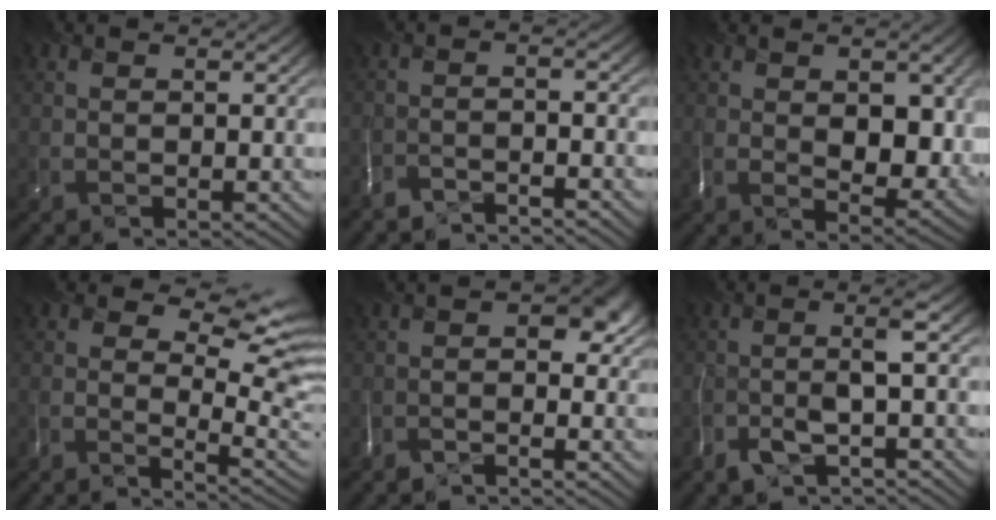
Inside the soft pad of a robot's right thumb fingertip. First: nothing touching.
{"total": 4.5, "force": [-4.5, -0.6, 0.2], "torque": [0.006, -0.003, -0.084]}
{"total": 8.5, "force": [0.3, 4.8, 7.0], "torque": [-0.108, -0.018, 0.021]}
{"total": 9.3, "force": [1.6, 4.1, 8.2], "torque": [-0.132, -0.008, 0.034]}
{"total": 2.6, "force": [-2.1, 0.4, 1.3], "torque": [-0.012, -0.003, -0.045]}
{"total": 3.2, "force": [-2.4, -0.5, 2.0], "torque": [-0.023, 0.009, -0.059]}